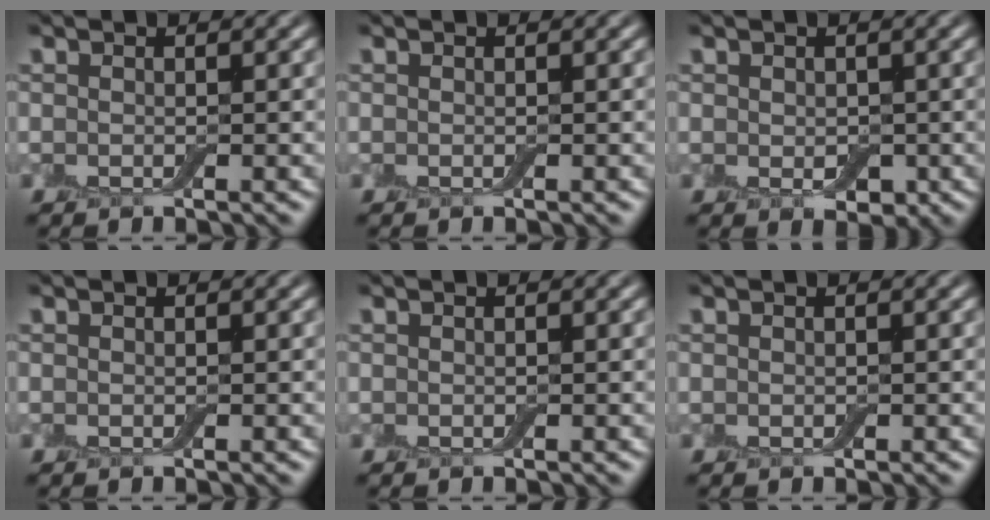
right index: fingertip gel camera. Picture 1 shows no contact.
{"total": 0.0}
{"total": 1.6, "force": [-0.1, 1.2, 1.0], "torque": [-0.016, -0.004, -0.002]}
{"total": 0.0}
{"total": 0.0}
{"total": 0.0}